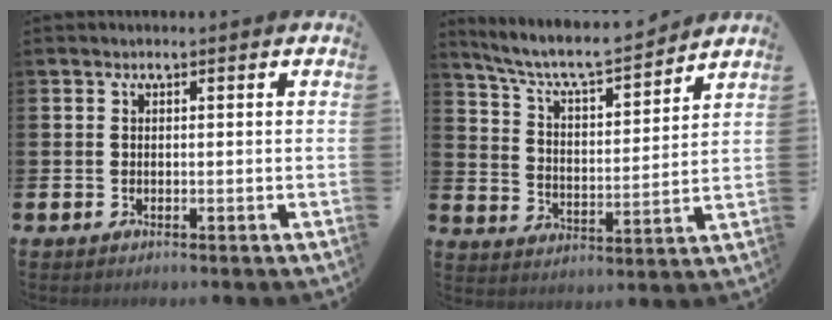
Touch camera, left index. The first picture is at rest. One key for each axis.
{"total": 7.6, "fx": 7.0, "fy": 1.2, "fz": 2.6, "tx": -0.086, "ty": -0.052, "tz": 0.120}